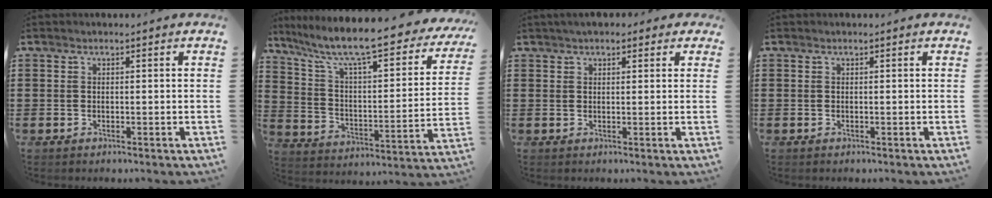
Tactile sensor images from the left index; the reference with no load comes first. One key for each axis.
{"total": 10.0, "fx": 8.2, "fy": 0.5, "fz": 5.6, "tx": -0.133, "ty": -0.065, "tz": 0.131}
{"total": 2.0, "fx": 1.2, "fy": 1.0, "fz": 1.1, "tx": -0.026, "ty": 0.008, "tz": 0.022}
{"total": 0.0}